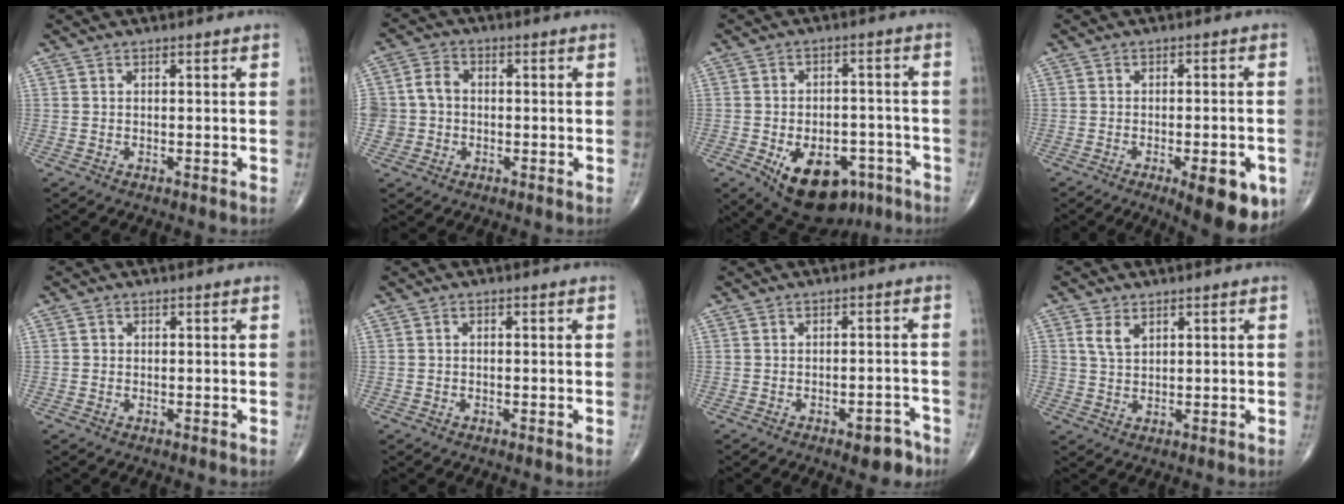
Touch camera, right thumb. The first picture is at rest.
{"total": 6.8, "force": [-0.3, 6.0, 3.2], "torque": [-0.048, 0.022, -0.009]}
{"total": 15.6, "force": [-8.1, 9.1, 9.7], "torque": [-0.117, 0.031, -0.108]}
{"total": 11.5, "force": [-5.0, 3.7, 9.6], "torque": [-0.104, 0.003, -0.059]}
{"total": 0.8, "force": [0.0, 0.8, 0.2], "torque": [0.001, 0.002, -0.001]}
{"total": 0.6, "force": [0.0, 0.4, 0.4], "torque": [-0.005, 0.005, -0.001]}
{"total": 4.7, "force": [-3.1, 2.0, 3.0], "torque": [-0.023, 0.024, -0.034]}
{"total": 3.5, "force": [1.7, 2.2, 2.1], "torque": [-0.034, -0.006, 0.040]}